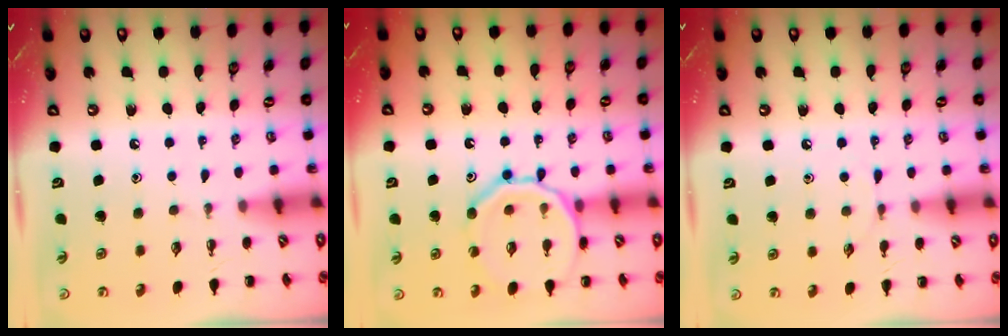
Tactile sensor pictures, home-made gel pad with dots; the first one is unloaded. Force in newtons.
{"total": 14.7, "press": 14.6, "slide": 1.4}
{"total": 3.8, "press": 3.6, "slide": 1.4}